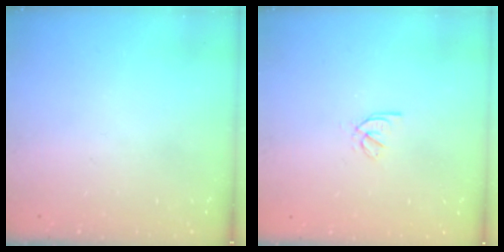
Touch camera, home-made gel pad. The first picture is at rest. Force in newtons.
{"total": 2.2, "press": 2.2, "slide": 0.5}